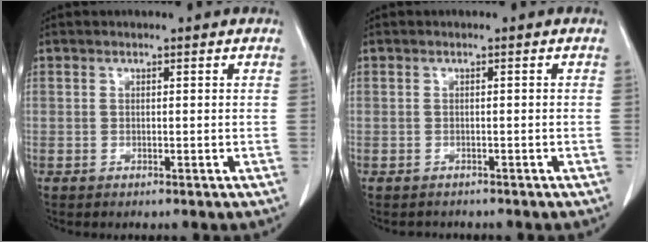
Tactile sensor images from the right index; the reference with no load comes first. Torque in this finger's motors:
{"motor_torque": [-0.56, -0.54, -0.21, -0.07]}